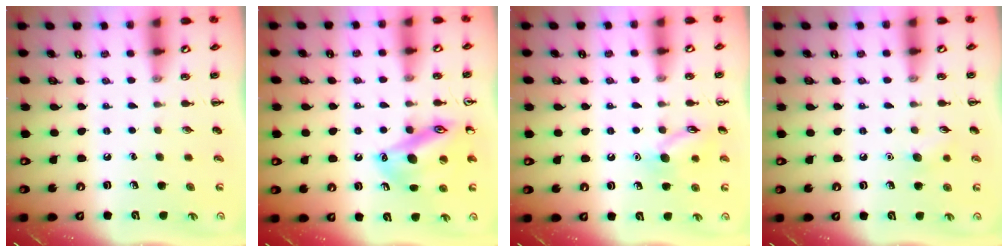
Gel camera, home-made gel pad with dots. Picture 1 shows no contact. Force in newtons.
{"total": 16.2, "press": 16.1, "slide": 1.8}
{"total": 10.3, "press": 10.3, "slide": 0.6}
{"total": 6.7, "press": 6.5, "slide": 1.7}